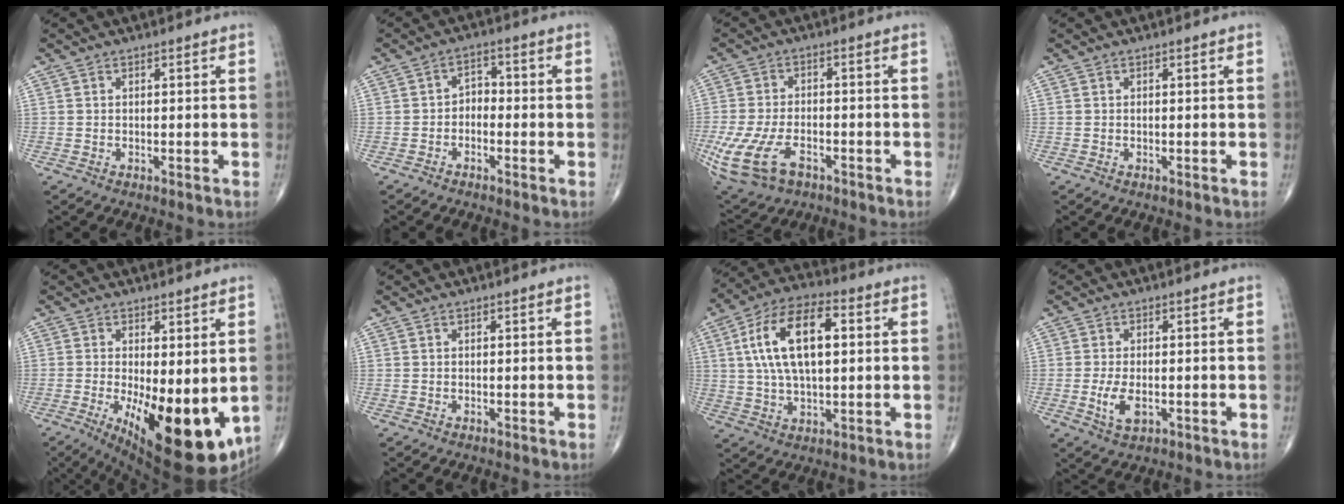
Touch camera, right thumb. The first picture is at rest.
{"total": 3.0, "force": [-1.2, 2.2, 1.8], "torque": [-0.009, 0.024, -0.033]}
{"total": 13.5, "force": [-5.6, 7.8, 9.5], "torque": [-0.222, 0.008, -0.090]}
{"total": 0.0}
{"total": 18.5, "force": [-3.8, 7.2, 16.6], "torque": [-0.210, -0.032, -0.030]}
{"total": 0.0}
{"total": 16.2, "force": [3.1, 7.9, 13.8], "torque": [-0.251, 0.019, 0.054]}
{"total": 4.2, "force": [-0.9, 2.1, 3.5], "torque": [-0.069, -0.007, -0.014]}